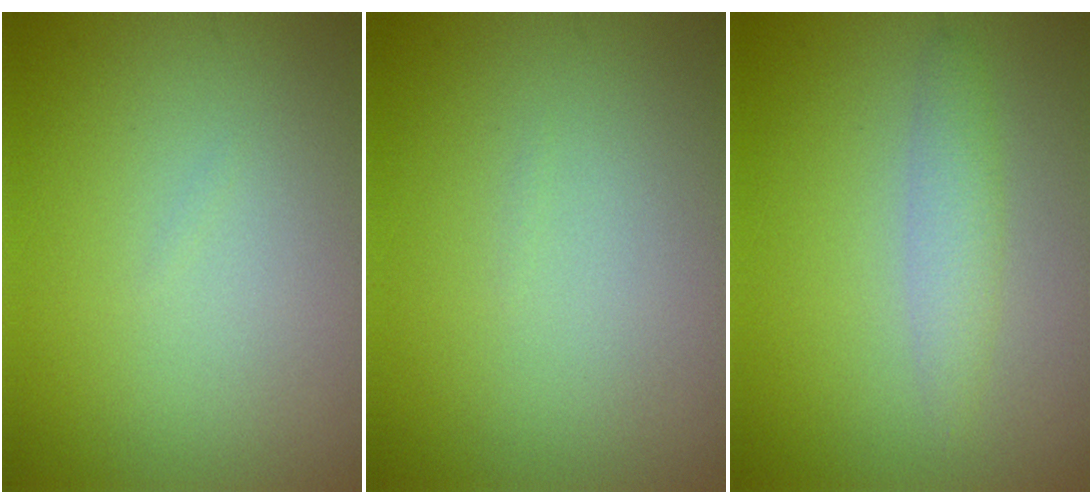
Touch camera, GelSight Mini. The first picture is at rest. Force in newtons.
{"total": 0.0}
{"total": 2.0, "press": 2.0, "slide": 0.1}